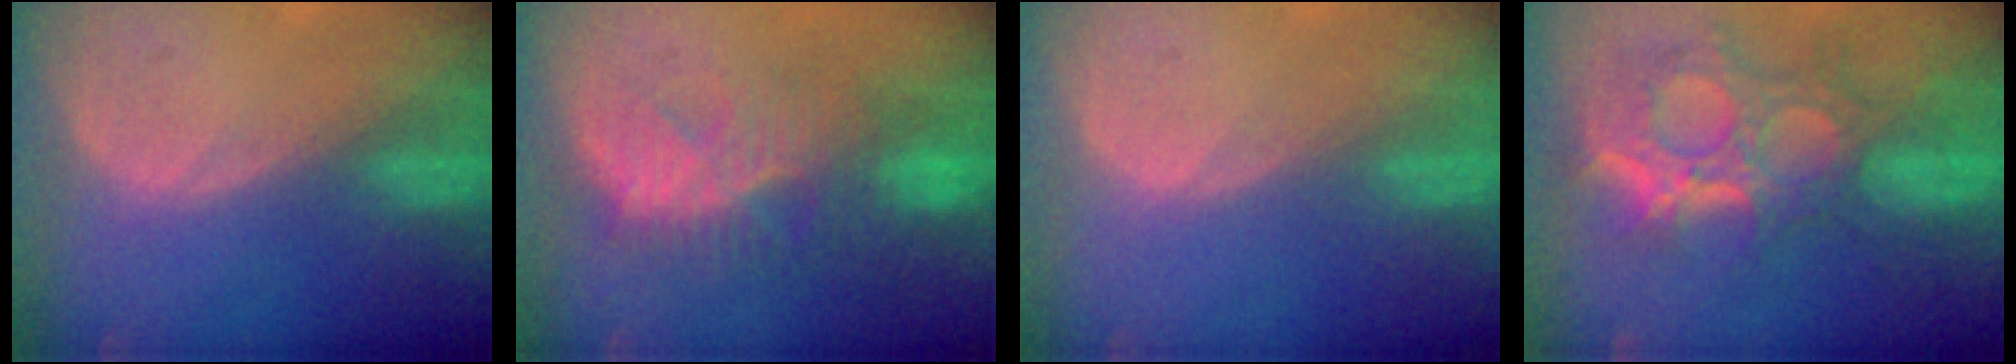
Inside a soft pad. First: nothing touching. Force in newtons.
{"total": 9.3, "press": 8.8, "slide": 3.0}
{"total": 0.0}
{"total": 12.0, "press": 10.7, "slide": 5.4}